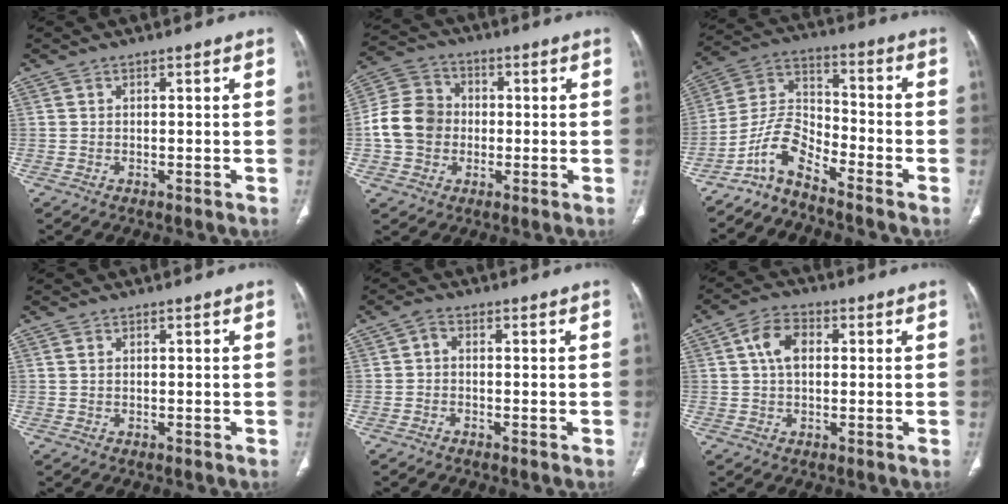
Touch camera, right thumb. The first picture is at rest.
{"total": 10.7, "force": [-0.9, 9.3, 5.3], "torque": [-0.084, 0.029, -0.024]}
{"total": 8.5, "force": [-6.8, 2.9, 4.2], "torque": [-0.091, 0.076, -0.142]}
{"total": 0.6, "force": [0.3, 0.4, 0.4], "torque": [-0.012, 0.003, 0.008]}
{"total": 1.9, "force": [-0.3, 1.2, 1.4], "torque": [-0.021, 0.006, -0.012]}
{"total": 6.4, "force": [1.3, 4.2, 4.7], "torque": [-0.082, 0.012, 0.020]}